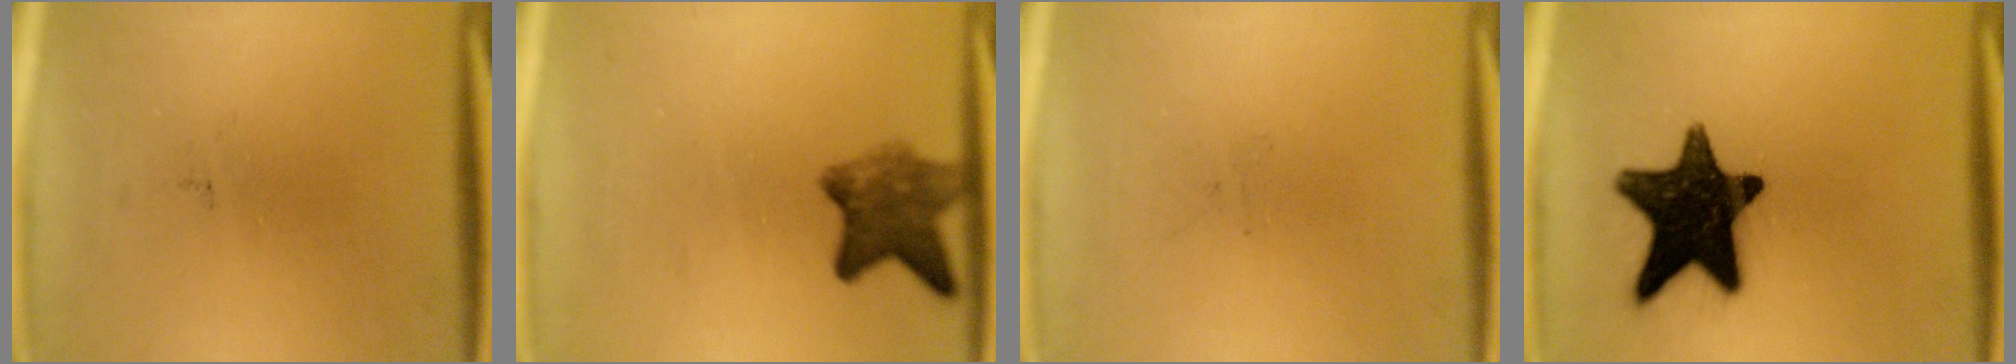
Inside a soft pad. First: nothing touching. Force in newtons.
{"total": 6.2}
{"total": 0.0}
{"total": 16.6}